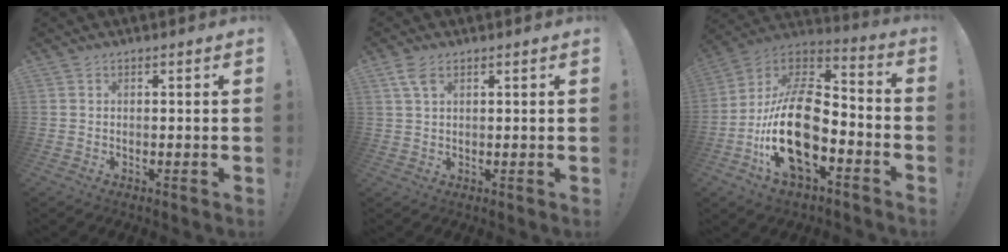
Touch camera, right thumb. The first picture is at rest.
{"total": 4.3, "force": [2.1, 2.0, 3.1], "torque": [-0.058, -0.002, 0.039]}
{"total": 23.3, "force": [-6.5, 12.5, 18.6], "torque": [-0.366, 0.035, -0.105]}